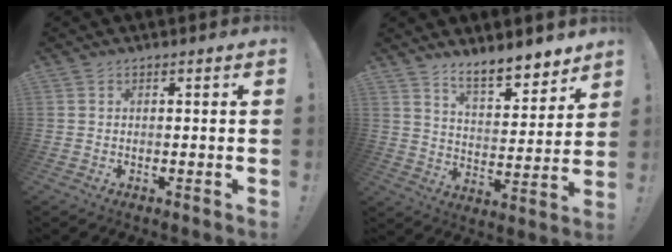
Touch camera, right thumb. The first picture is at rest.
{"total": 10.4, "force": [8.9, 3.2, 4.5], "torque": [-0.059, -0.069, 0.160]}